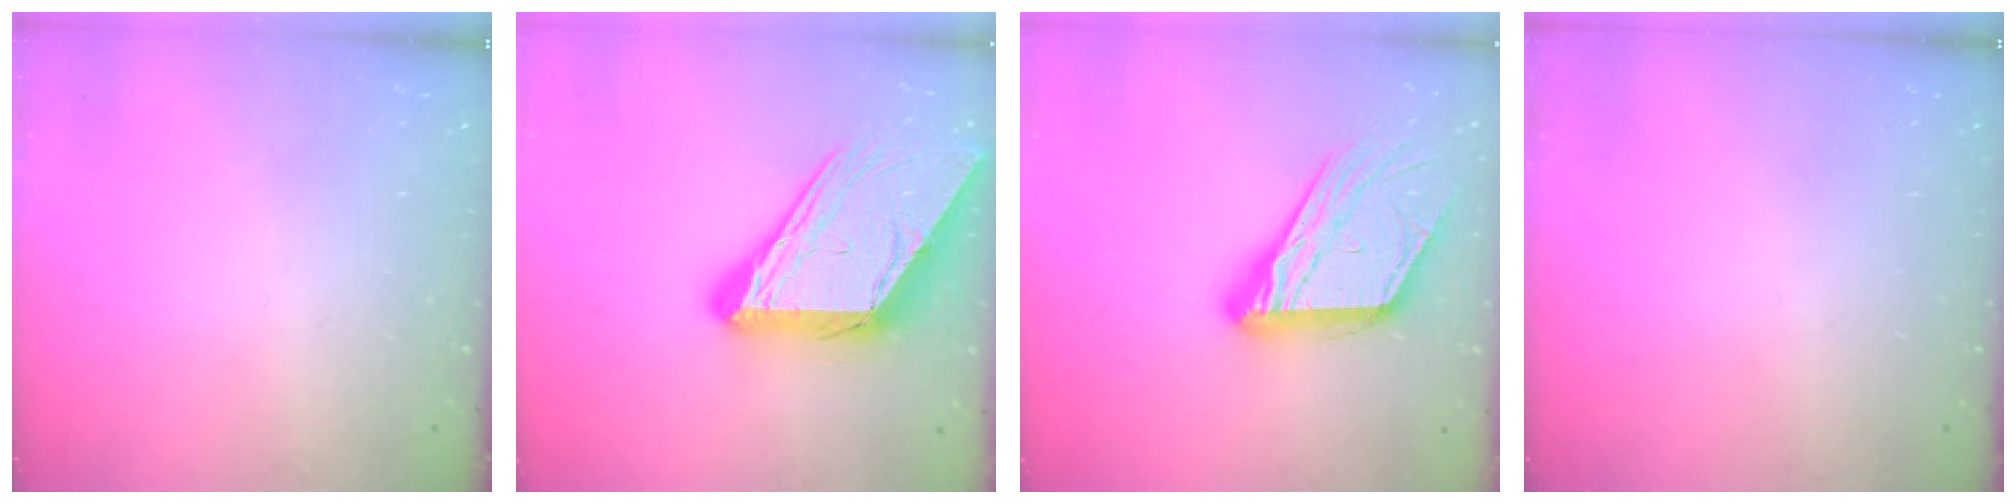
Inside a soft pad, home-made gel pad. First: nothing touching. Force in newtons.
{"total": 23.4, "press": 23.3, "slide": 2.5}
{"total": 17.4, "press": 17.3, "slide": 1.9}
{"total": 0.0}